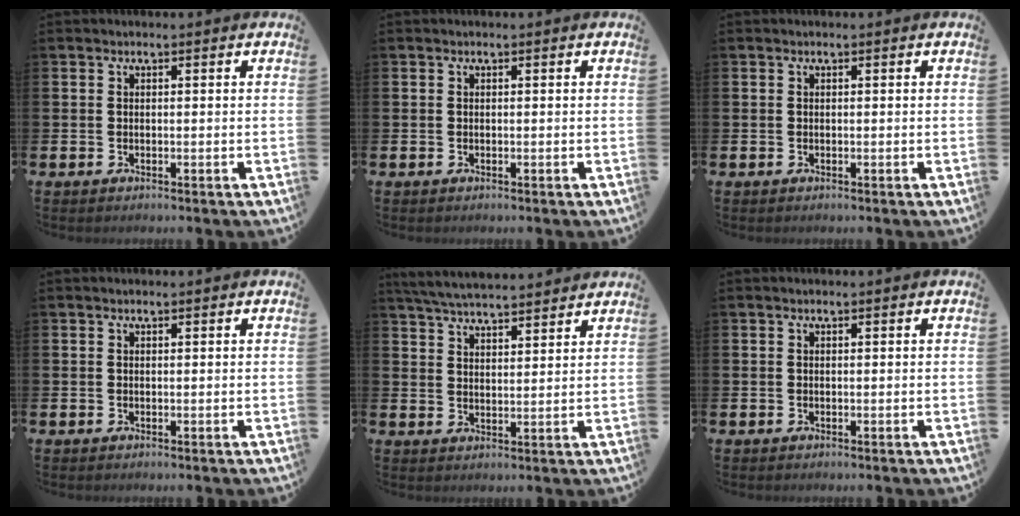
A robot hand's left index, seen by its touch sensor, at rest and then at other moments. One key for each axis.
{"total": 0.0}
{"total": 0.0}
{"total": 0.0}
{"total": 5.1, "fx": 5.1, "fy": 0.2, "fz": 0.6, "tx": -0.036, "ty": -0.026, "tz": 0.094}
{"total": 0.0}